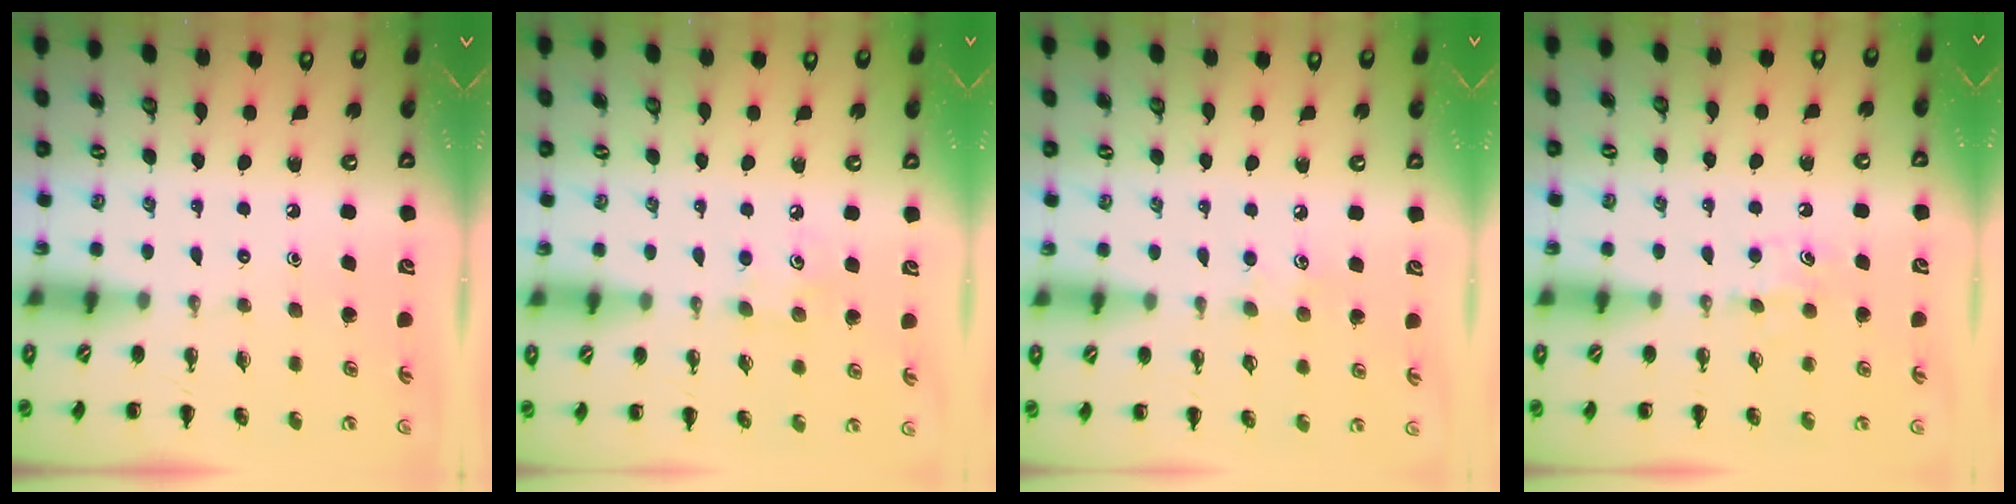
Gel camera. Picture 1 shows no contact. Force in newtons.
{"total": 4.9, "press": 4.8, "slide": 1.1}
{"total": 5.2, "press": 4.9, "slide": 1.6}
{"total": 4.6, "press": 4.4, "slide": 1.4}